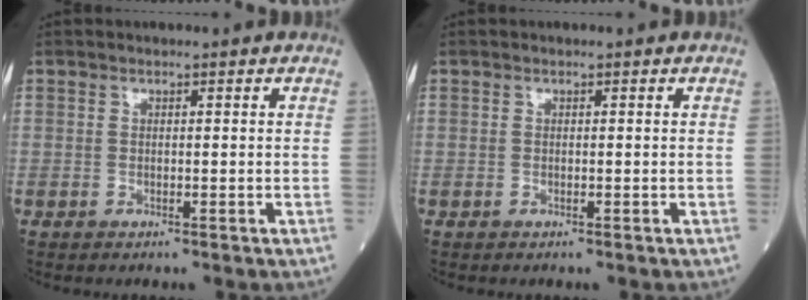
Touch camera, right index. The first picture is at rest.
{"total": 0.0}